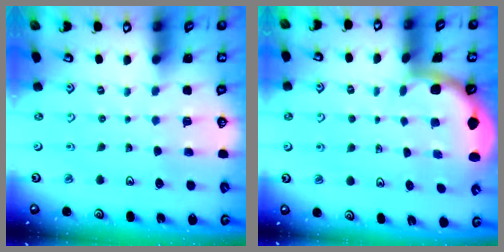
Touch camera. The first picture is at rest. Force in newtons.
{"total": 1.8, "press": 1.8, "slide": 0.0}